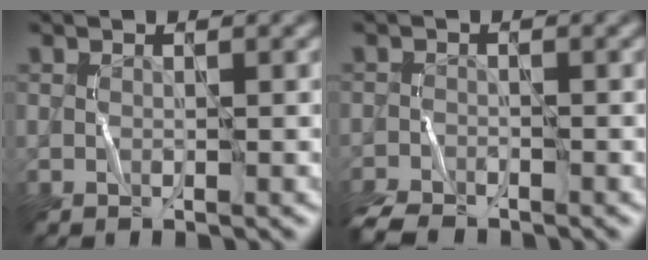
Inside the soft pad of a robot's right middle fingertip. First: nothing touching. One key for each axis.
{"total": 3.5, "fx": -3.2, "fy": 0.8, "fz": 1.2, "tx": -0.031, "ty": -0.016, "tz": -0.067}